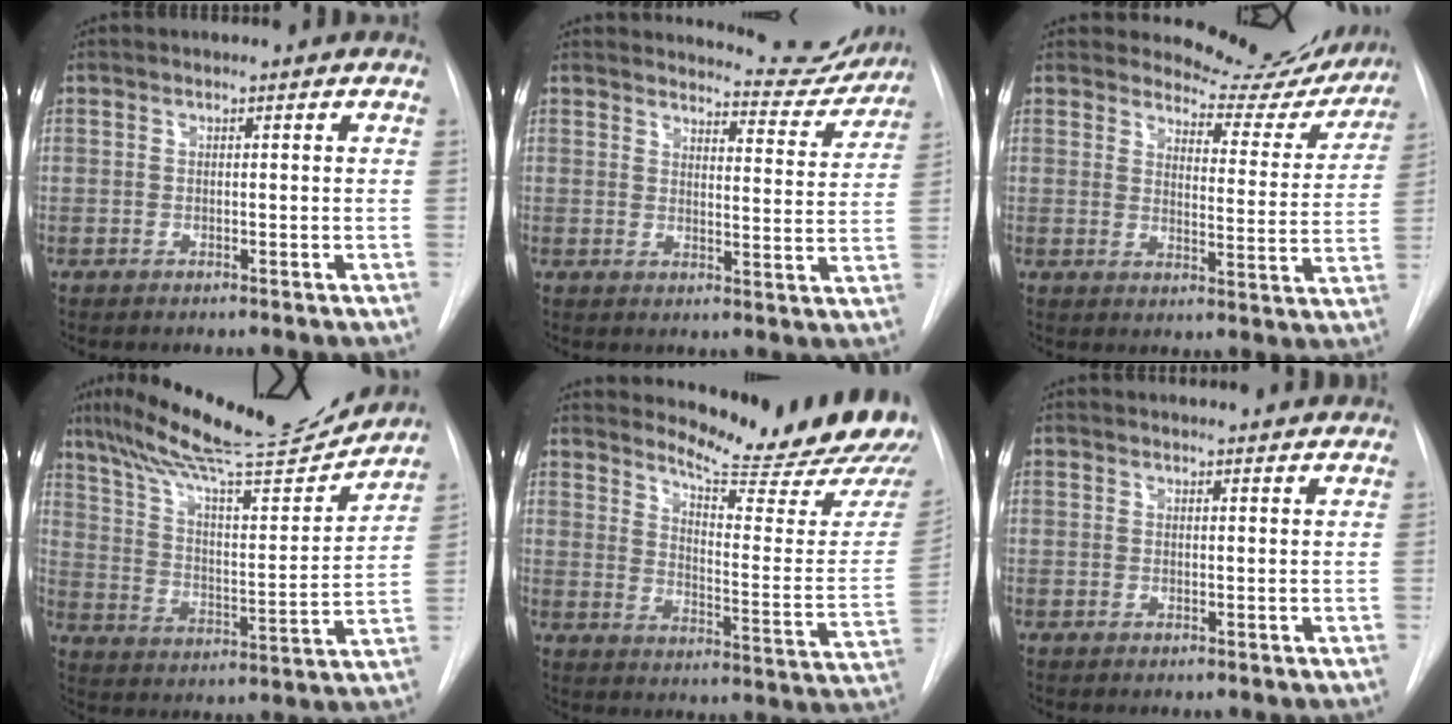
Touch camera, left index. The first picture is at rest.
{"total": 9.3, "force": [9.2, 1.5, 0.2], "torque": [0.012, -0.038, 0.098]}
{"total": 12.2, "force": [11.7, 3.2, 0.9], "torque": [0.006, -0.047, 0.126]}
{"total": 21.4, "force": [19.2, 1.8, 9.4], "torque": [-0.164, -0.016, 0.288]}
{"total": 20.3, "force": [19.1, 0.3, 6.9], "torque": [-0.104, -0.138, 0.231]}
{"total": 6.1, "force": [5.9, 1.0, 1.3], "torque": [-0.013, 0.014, 0.058]}